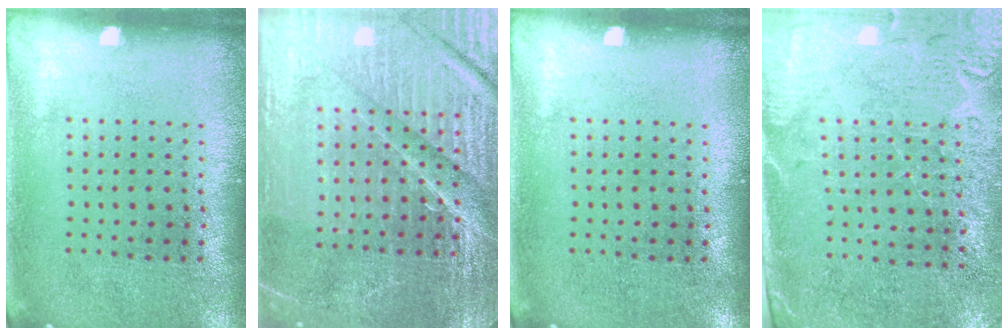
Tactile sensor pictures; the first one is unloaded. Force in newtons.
{"total": 5.3, "press": 4.9, "slide": 2.0}
{"total": 0.0}
{"total": 2.8, "press": 2.5, "slide": 1.1}